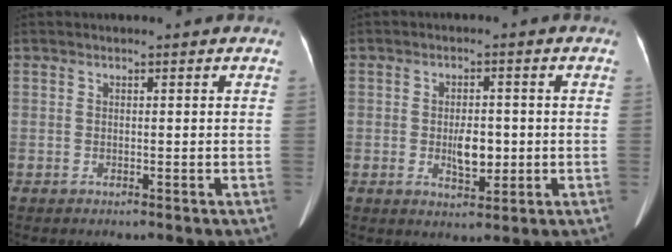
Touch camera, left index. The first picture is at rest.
{"total": 4.6, "force": [-0.7, 2.1, 4.0], "torque": [-0.069, -0.003, -0.006]}